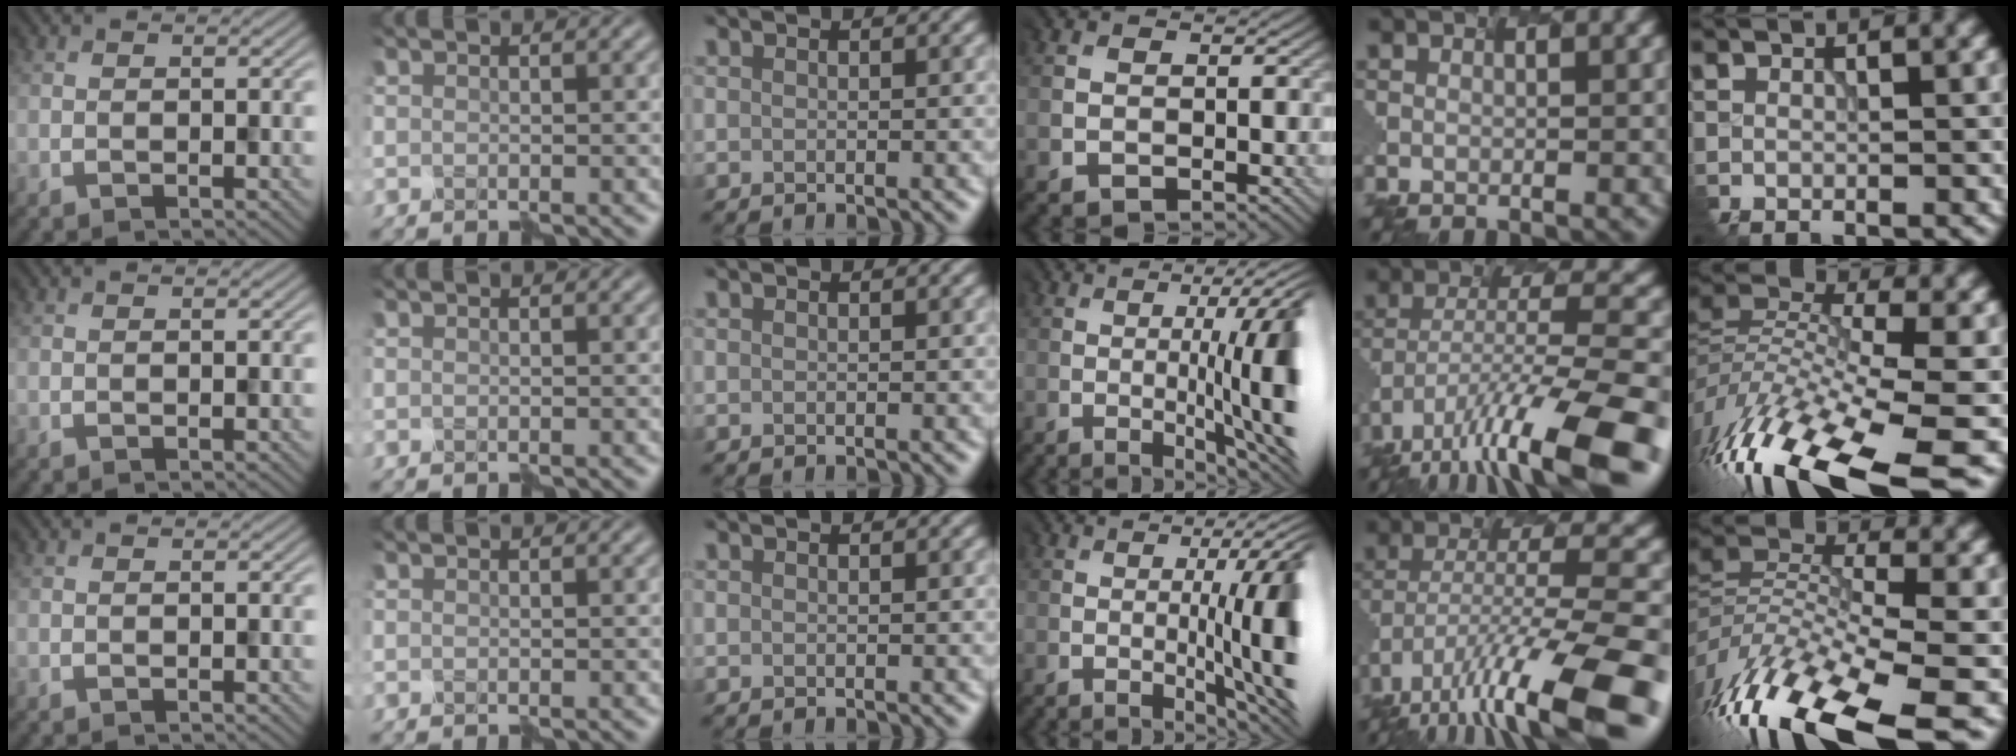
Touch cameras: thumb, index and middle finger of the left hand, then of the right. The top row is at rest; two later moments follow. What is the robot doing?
{"motion": "shake", "object": "plastic piggy bank"}